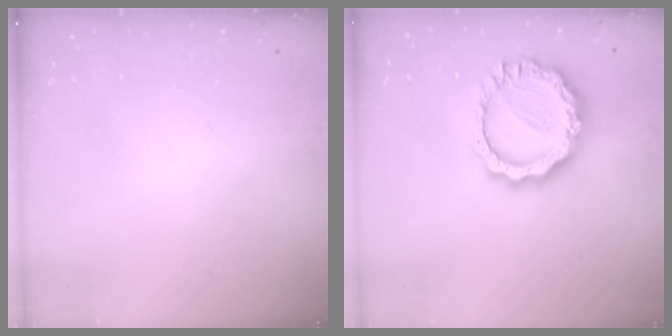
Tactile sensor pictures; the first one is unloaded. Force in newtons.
{"total": 13.5, "press": 13.5, "slide": 1.0}